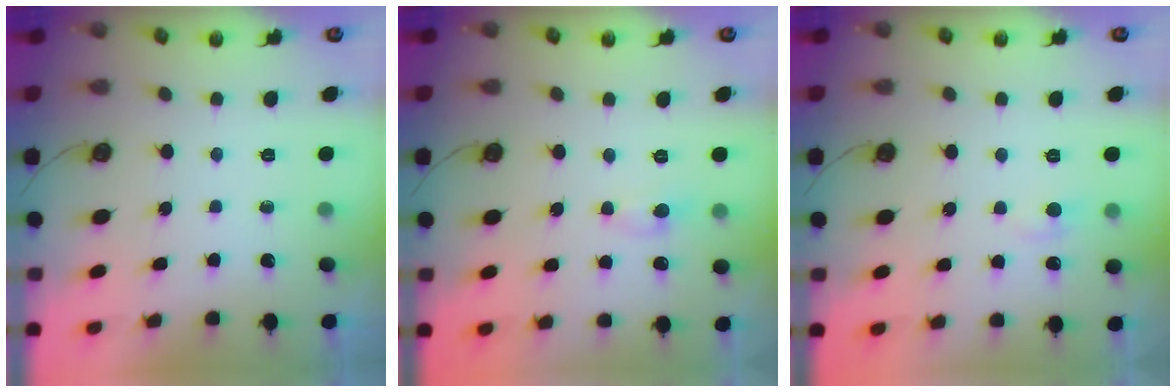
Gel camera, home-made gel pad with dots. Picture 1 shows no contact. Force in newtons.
{"total": 0.9, "press": 0.6, "slide": 0.6}
{"total": 0.8, "press": 0.4, "slide": 0.7}